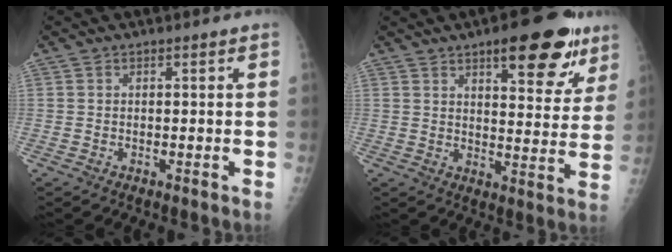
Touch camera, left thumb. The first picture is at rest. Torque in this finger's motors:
{"motor_torque": [1.65, 1.44, 1.24, -0.76, 0.21]}